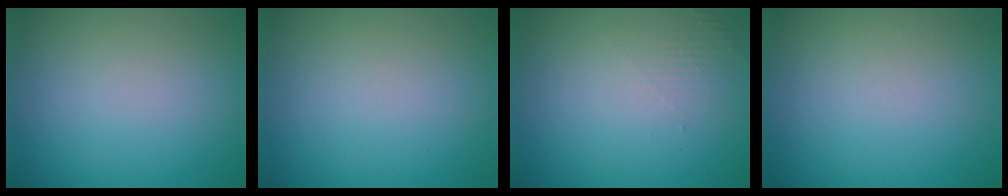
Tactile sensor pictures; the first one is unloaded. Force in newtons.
{"total": 0.0}
{"total": 1.3, "press": 0.1, "slide": 1.3}
{"total": 0.0}